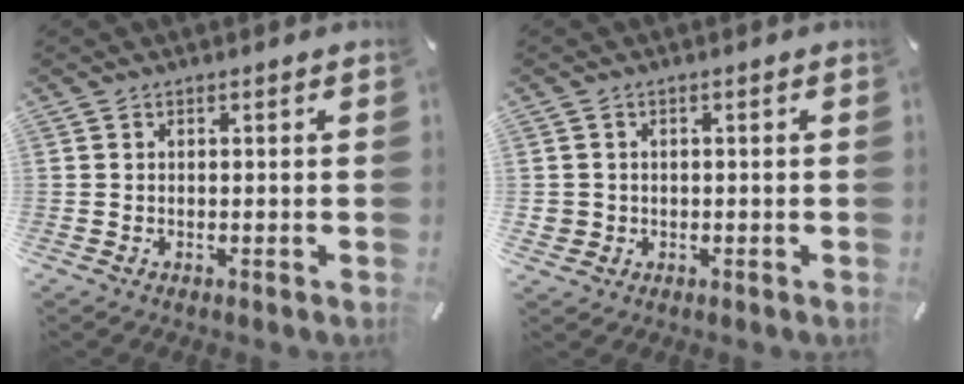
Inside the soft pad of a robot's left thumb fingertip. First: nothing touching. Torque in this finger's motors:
{"motor_torque": [0.08, 0.03, -0.02, -0.08, 0.01]}